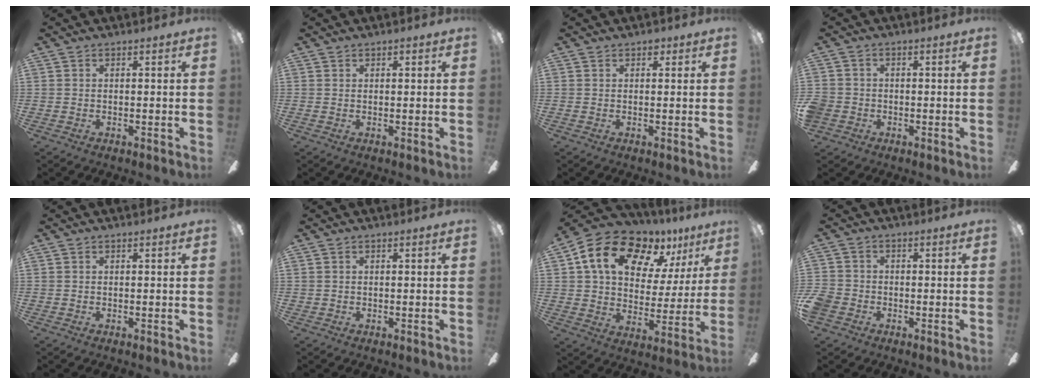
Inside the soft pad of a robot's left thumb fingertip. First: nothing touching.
{"total": 0.5, "force": [0.3, 0.4, 0.1], "torque": [-0.002, 0.004, 0.005]}
{"total": 1.4, "force": [0.7, 1.0, 0.6], "torque": [0.003, -0.002, 0.009]}
{"total": 3.1, "force": [-1.1, 2.8, 0.7], "torque": [-0.012, 0.011, -0.020]}
{"total": 0.0}
{"total": 0.5, "force": [-0.1, 0.5, 0.2], "torque": [-0.002, 0.004, -0.003]}
{"total": 17.3, "force": [11.3, 10.1, 8.5], "torque": [-0.152, -0.059, 0.201]}
{"total": 4.6, "force": [-2.1, 3.7, 1.7], "torque": [-0.039, 0.016, -0.039]}